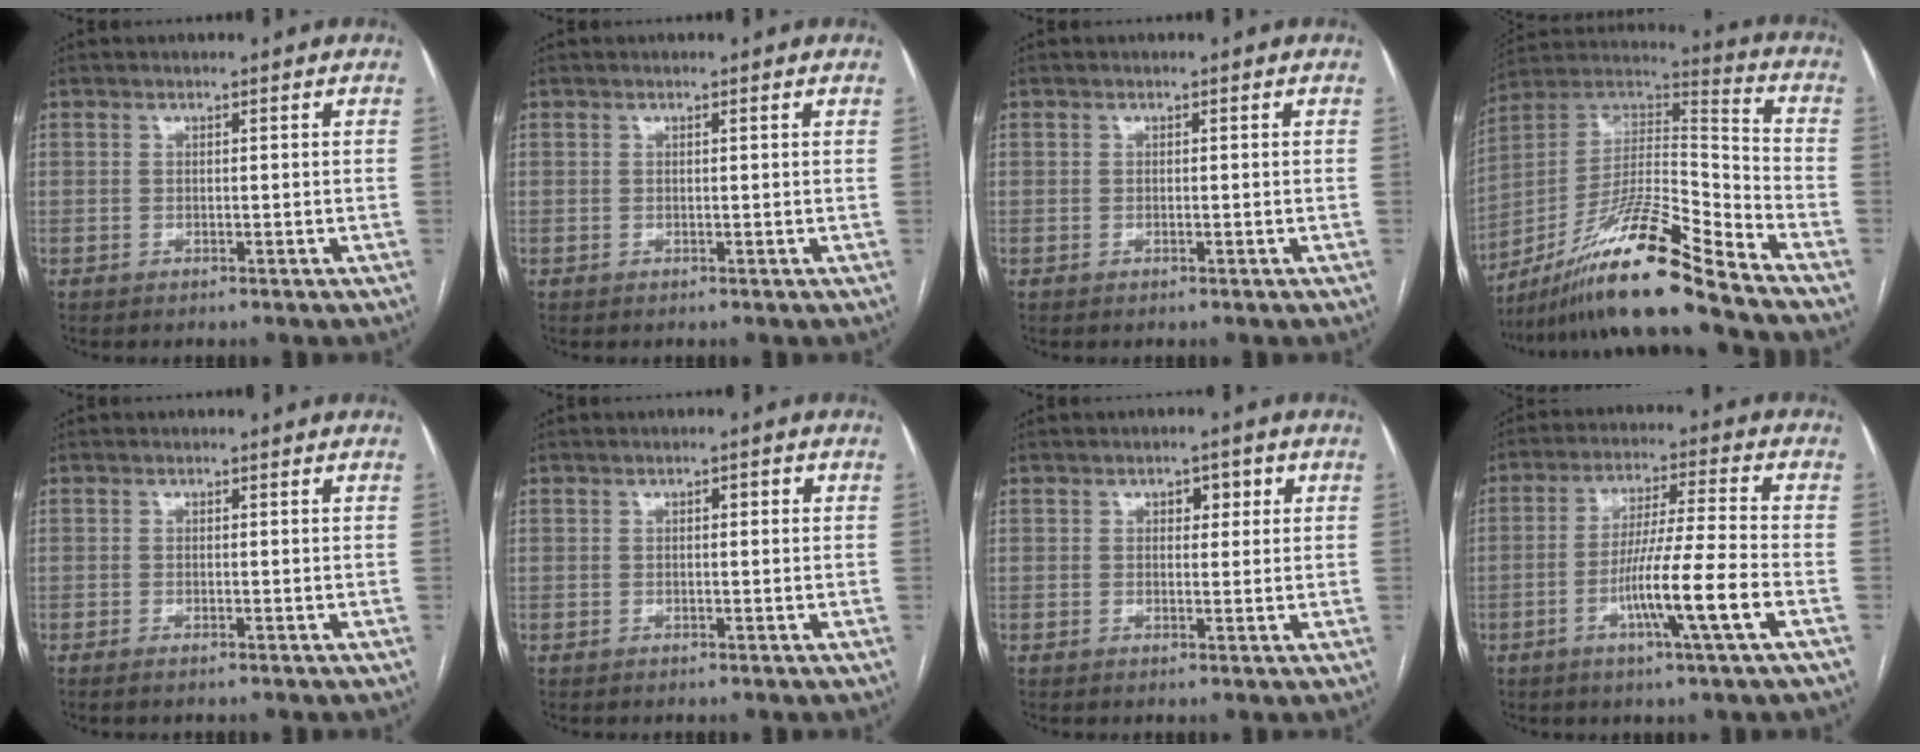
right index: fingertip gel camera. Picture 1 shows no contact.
{"total": 0.0}
{"total": 0.0}
{"total": 18.5, "force": [-13.6, 0.1, 12.5], "torque": [-0.241, 0.008, -0.245]}
{"total": 0.7, "force": [-0.5, -0.1, 0.5], "torque": [-0.009, -0.001, -0.011]}
{"total": 1.3, "force": [0.3, 0.5, 1.2], "torque": [-0.018, 0.006, 0.002]}
{"total": 2.8, "force": [1.0, 1.6, 2.0], "torque": [-0.025, 0.011, 0.012]}
{"total": 10.9, "force": [-4.0, -1.1, 10.1], "torque": [-0.184, -0.007, -0.074]}